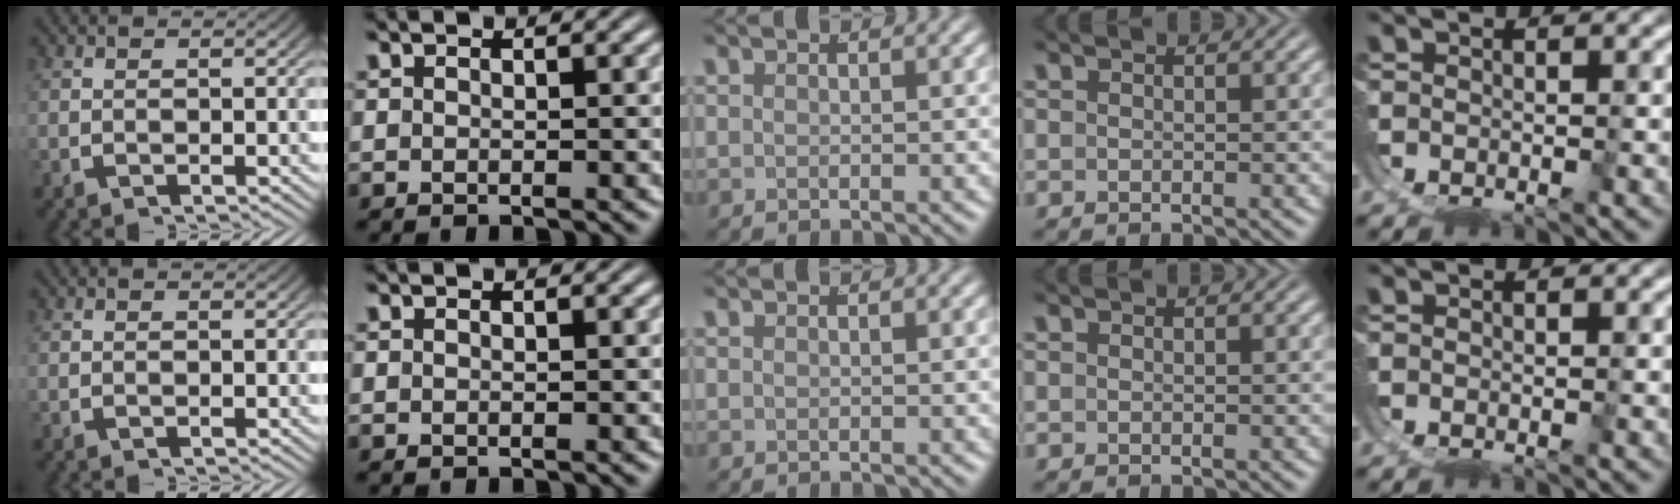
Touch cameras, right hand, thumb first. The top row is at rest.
{}